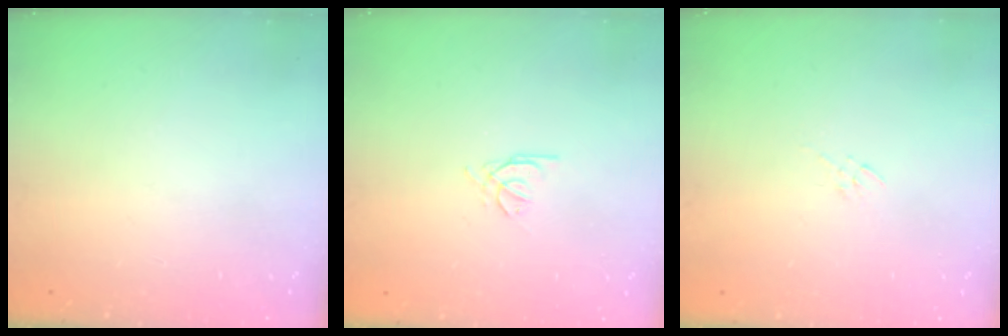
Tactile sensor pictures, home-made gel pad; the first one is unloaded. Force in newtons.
{"total": 1.4, "press": 1.3, "slide": 0.3}
{"total": 2.7, "press": 2.5, "slide": 0.9}